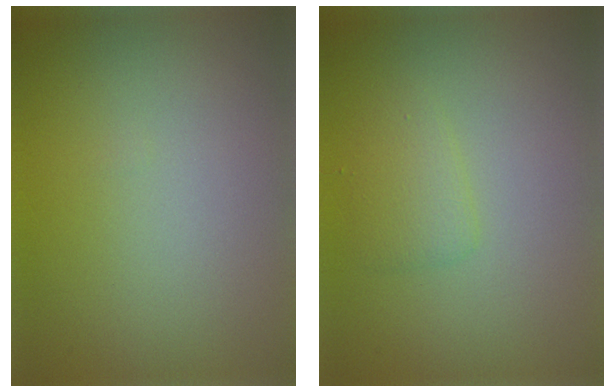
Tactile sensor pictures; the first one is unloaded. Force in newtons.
{"total": 1.6, "press": 1.6, "slide": 0.1}